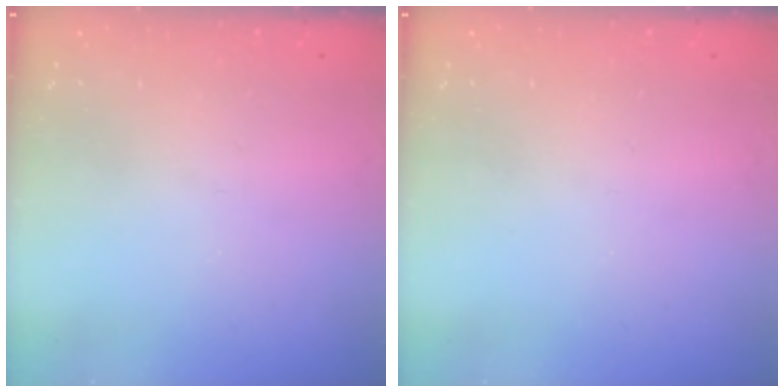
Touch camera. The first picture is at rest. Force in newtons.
{"total": 0.0}